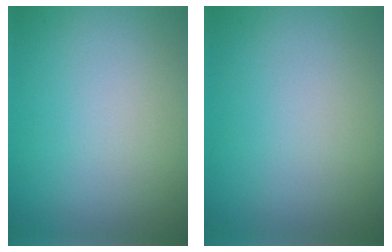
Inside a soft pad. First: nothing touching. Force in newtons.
{"total": 0.0}